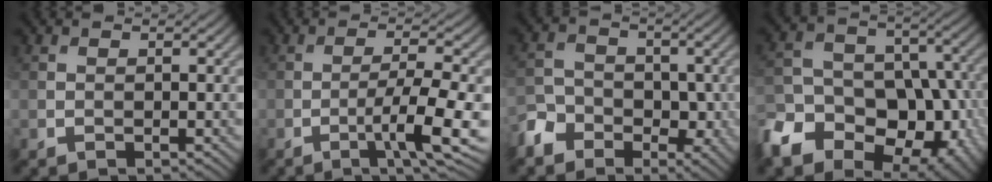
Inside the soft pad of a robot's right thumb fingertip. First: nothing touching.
{"total": 7.2, "force": [-2.5, 1.0, 6.6], "torque": [-0.115, 0.002, -0.045]}
{"total": 5.6, "force": [-3.2, 4.1, 2.1], "torque": [-0.038, -0.001, -0.071]}
{"total": 16.9, "force": [-8.4, 11.8, 8.7], "torque": [-0.203, -0.037, -0.125]}